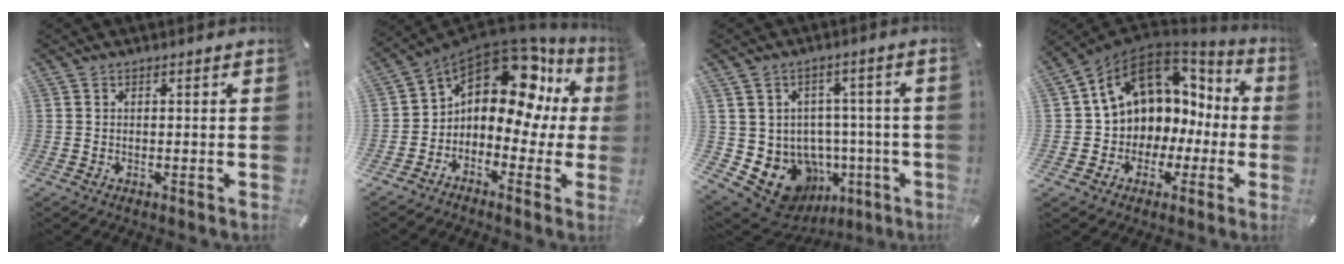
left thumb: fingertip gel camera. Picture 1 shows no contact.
{"total": 13.3, "force": [7.1, 7.5, 8.4], "torque": [-0.136, -0.059, 0.118]}
{"total": 12.1, "force": [-5.1, 9.7, 5.1], "torque": [-0.098, 0.013, -0.071]}
{"total": 12.2, "force": [4.6, 9.8, 5.6], "torque": [-0.103, -0.034, 0.085]}